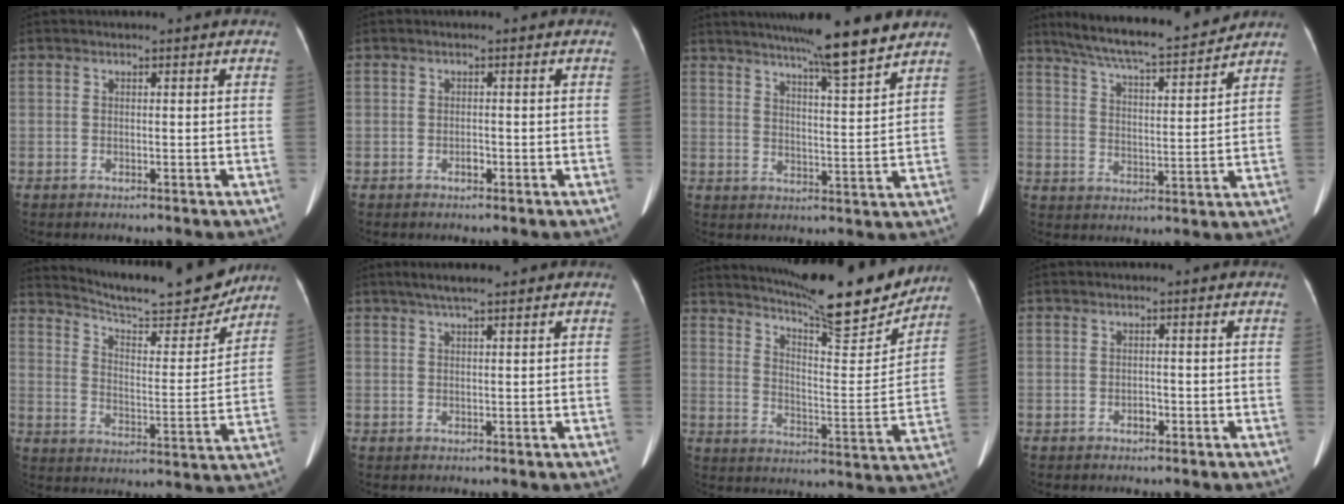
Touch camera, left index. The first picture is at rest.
{"total": 0.7, "force": [-0.5, 0.4, 0.4], "torque": [-0.009, 0.001, -0.006]}
{"total": 12.0, "force": [10.1, -0.6, 6.5], "torque": [-0.101, -0.001, 0.142]}
{"total": 14.0, "force": [12.8, 0.5, 5.8], "torque": [-0.102, 0.004, 0.200]}
{"total": 18.9, "force": [17.4, 2.4, 7.0], "torque": [-0.112, -0.019, 0.245]}
{"total": 4.0, "force": [3.1, 0.1, 2.5], "torque": [-0.046, 0.017, 0.054]}
{"total": 19.7, "force": [17.5, 1.7, 9.0], "torque": [-0.144, -0.034, 0.247]}
{"total": 0.8, "force": [-0.5, 0.5, 0.4], "torque": [-0.007, 0.002, -0.007]}